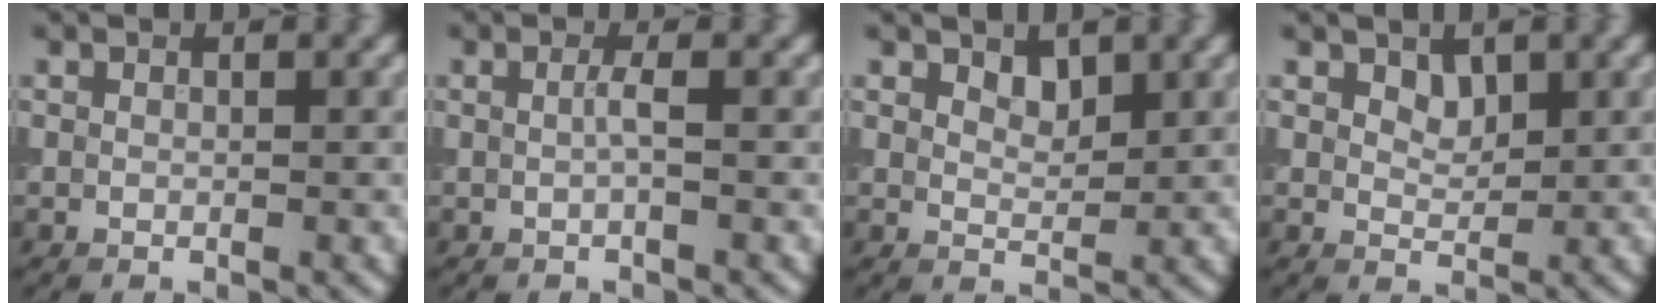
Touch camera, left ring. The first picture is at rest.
{"total": 1.0, "force": [0.0, 0.0, 1.0], "torque": [-0.022, -0.001, -0.001]}
{"total": 1.4, "force": [1.0, 0.7, 0.7], "torque": [-0.012, -0.003, 0.019]}
{"total": 1.4, "force": [0.8, 0.8, 0.7], "torque": [-0.011, -0.003, 0.016]}